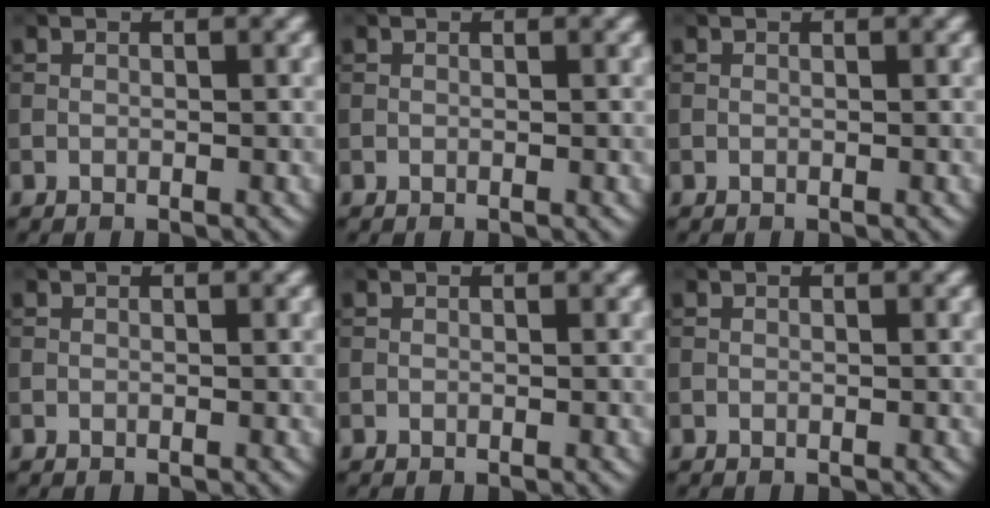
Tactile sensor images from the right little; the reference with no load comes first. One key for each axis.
{"total": 0.0}
{"total": 0.0}
{"total": 0.0}
{"total": 0.0}
{"total": 0.0}